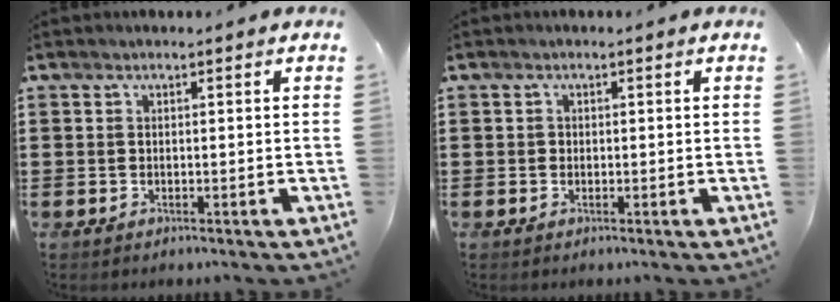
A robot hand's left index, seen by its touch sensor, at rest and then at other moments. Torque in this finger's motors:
{"motor_torque": [0.49, 0.64, 0.04, 0.01]}